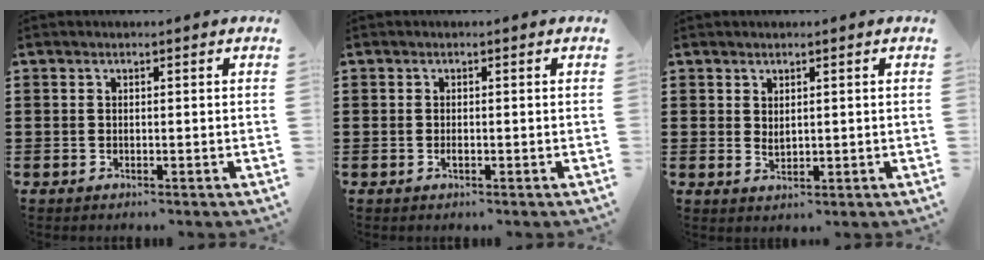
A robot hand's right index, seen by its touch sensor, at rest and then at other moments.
{"total": 0.9, "force": [-0.3, 0.3, 0.8], "torque": [-0.016, -0.005, -0.004]}
{"total": 1.4, "force": [0.8, 0.7, 0.9], "torque": [-0.018, 0.003, 0.015]}